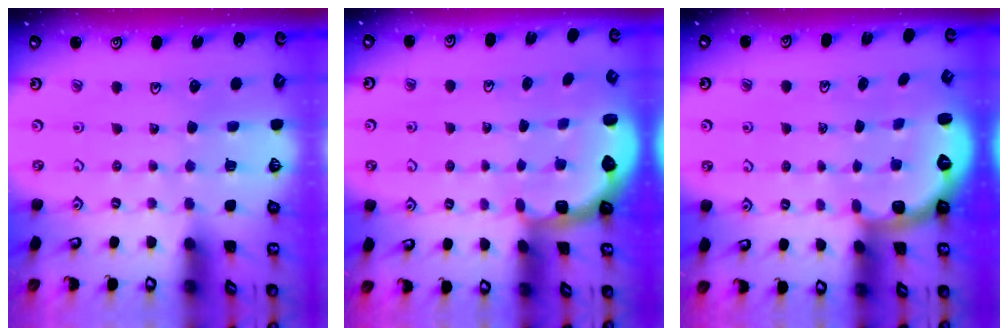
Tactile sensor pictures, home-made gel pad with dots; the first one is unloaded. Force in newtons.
{"total": 2.3, "press": 1.7, "slide": 1.5}
{"total": 2.6, "press": 1.6, "slide": 2.1}